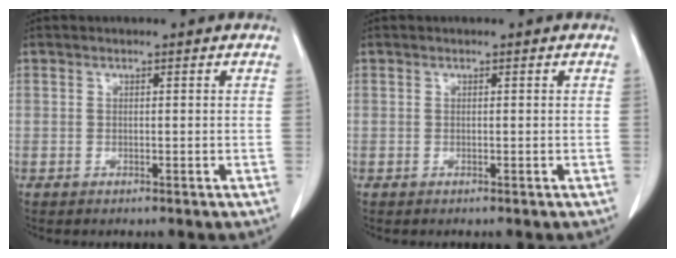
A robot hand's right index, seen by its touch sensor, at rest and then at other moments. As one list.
[{"total": 0.0}]